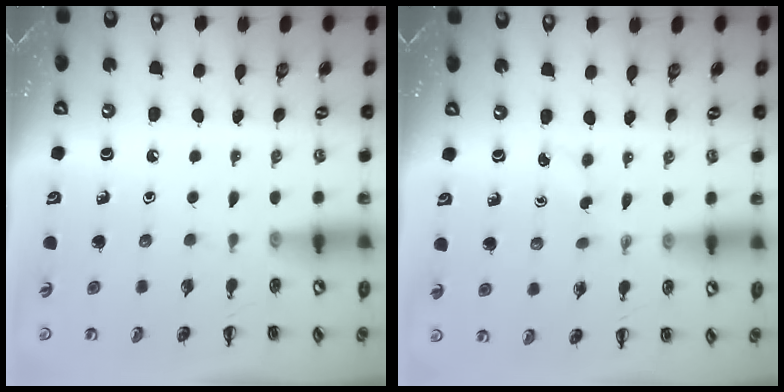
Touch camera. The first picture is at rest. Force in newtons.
{"total": 3.0, "press": 2.8, "slide": 0.9}